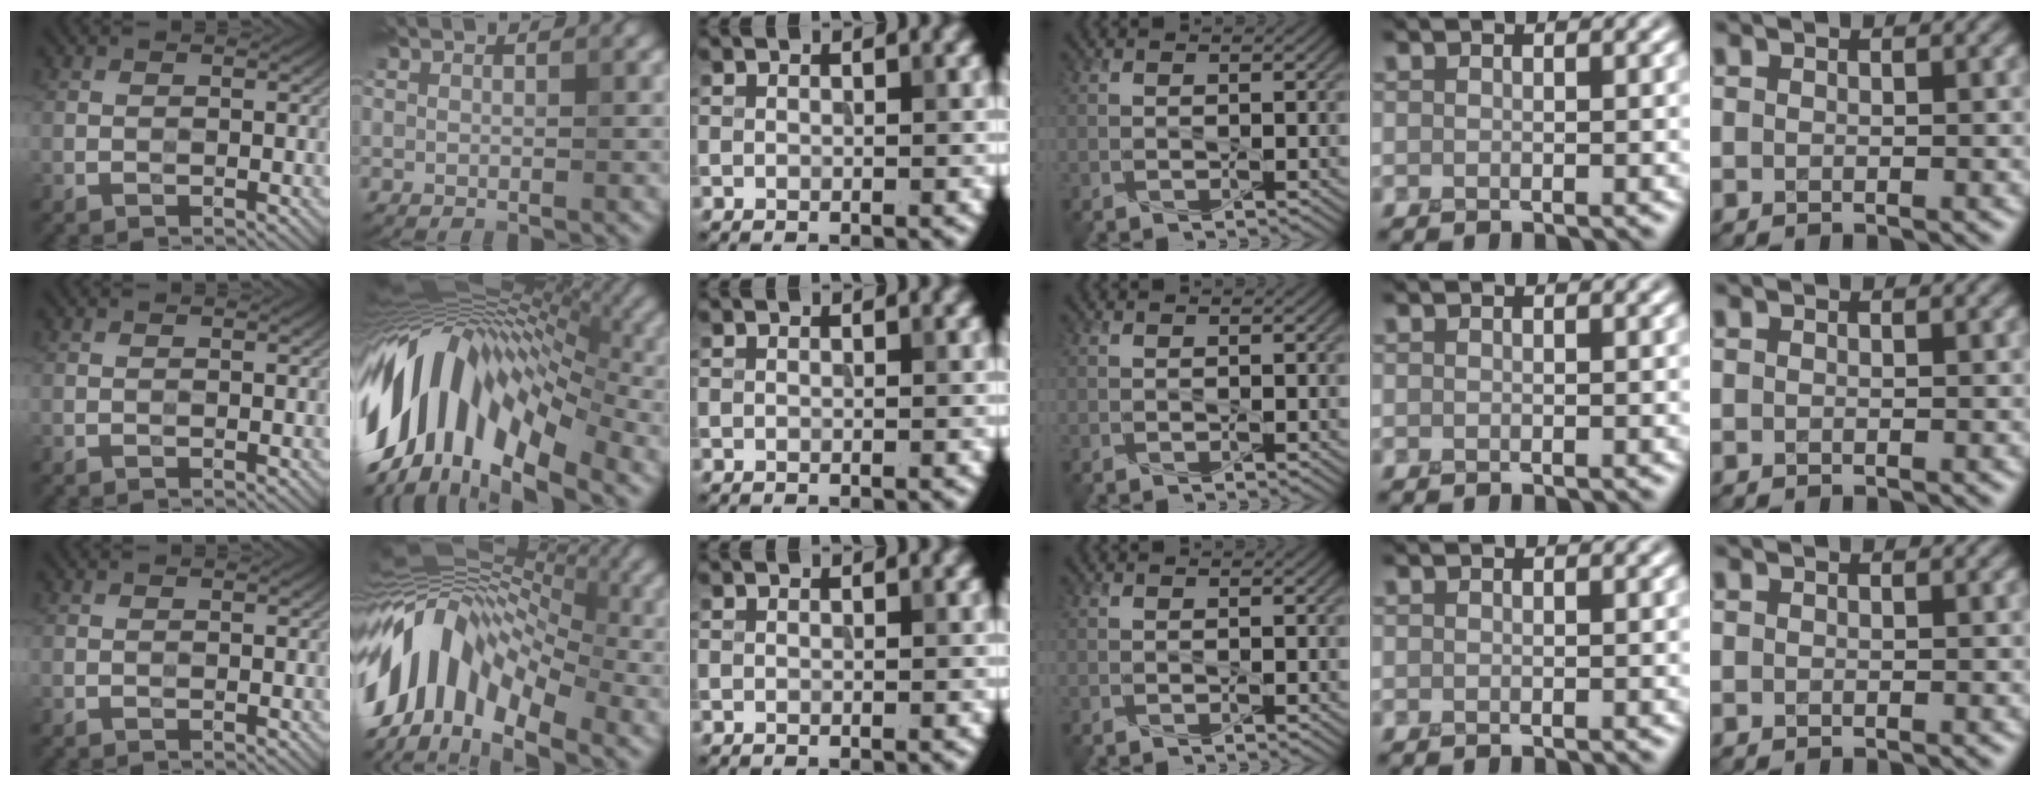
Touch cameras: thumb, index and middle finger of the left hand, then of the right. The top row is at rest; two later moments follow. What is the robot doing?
{"motion": "press", "object": "sticky note"}